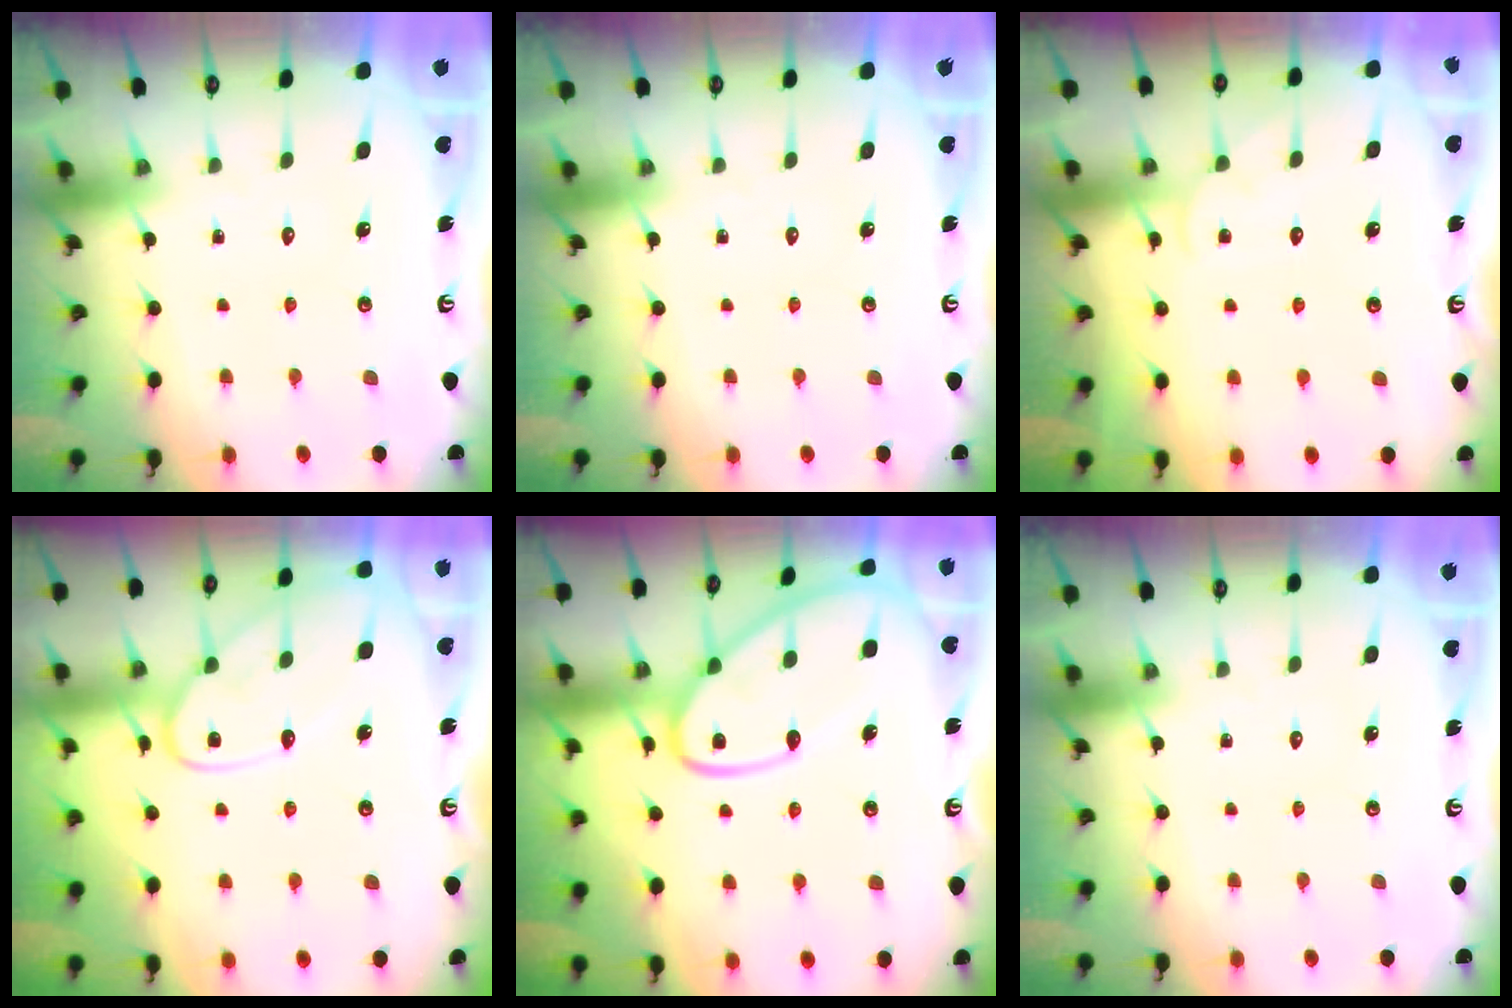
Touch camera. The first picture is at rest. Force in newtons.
{"total": 0.0}
{"total": 3.5, "press": 3.5, "slide": 0.4}
{"total": 13.5, "press": 13.5, "slide": 1.2}
{"total": 15.4, "press": 15.3, "slide": 1.6}
{"total": 0.0}